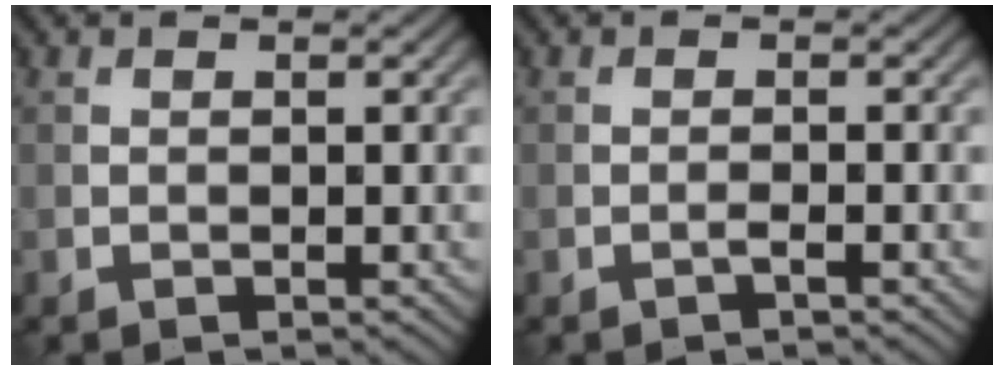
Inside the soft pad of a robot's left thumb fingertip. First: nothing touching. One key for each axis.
{"total": 0.8, "fx": -0.6, "fy": 0.0, "fz": 0.6, "tx": -0.011, "ty": 0.004, "tz": -0.012}